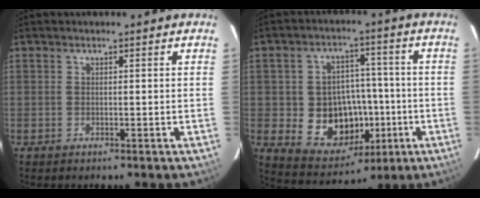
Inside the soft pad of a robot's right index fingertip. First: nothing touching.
{"total": 14.3, "force": [-3.1, 11.7, 7.6], "torque": [-0.160, 0.011, -0.025]}